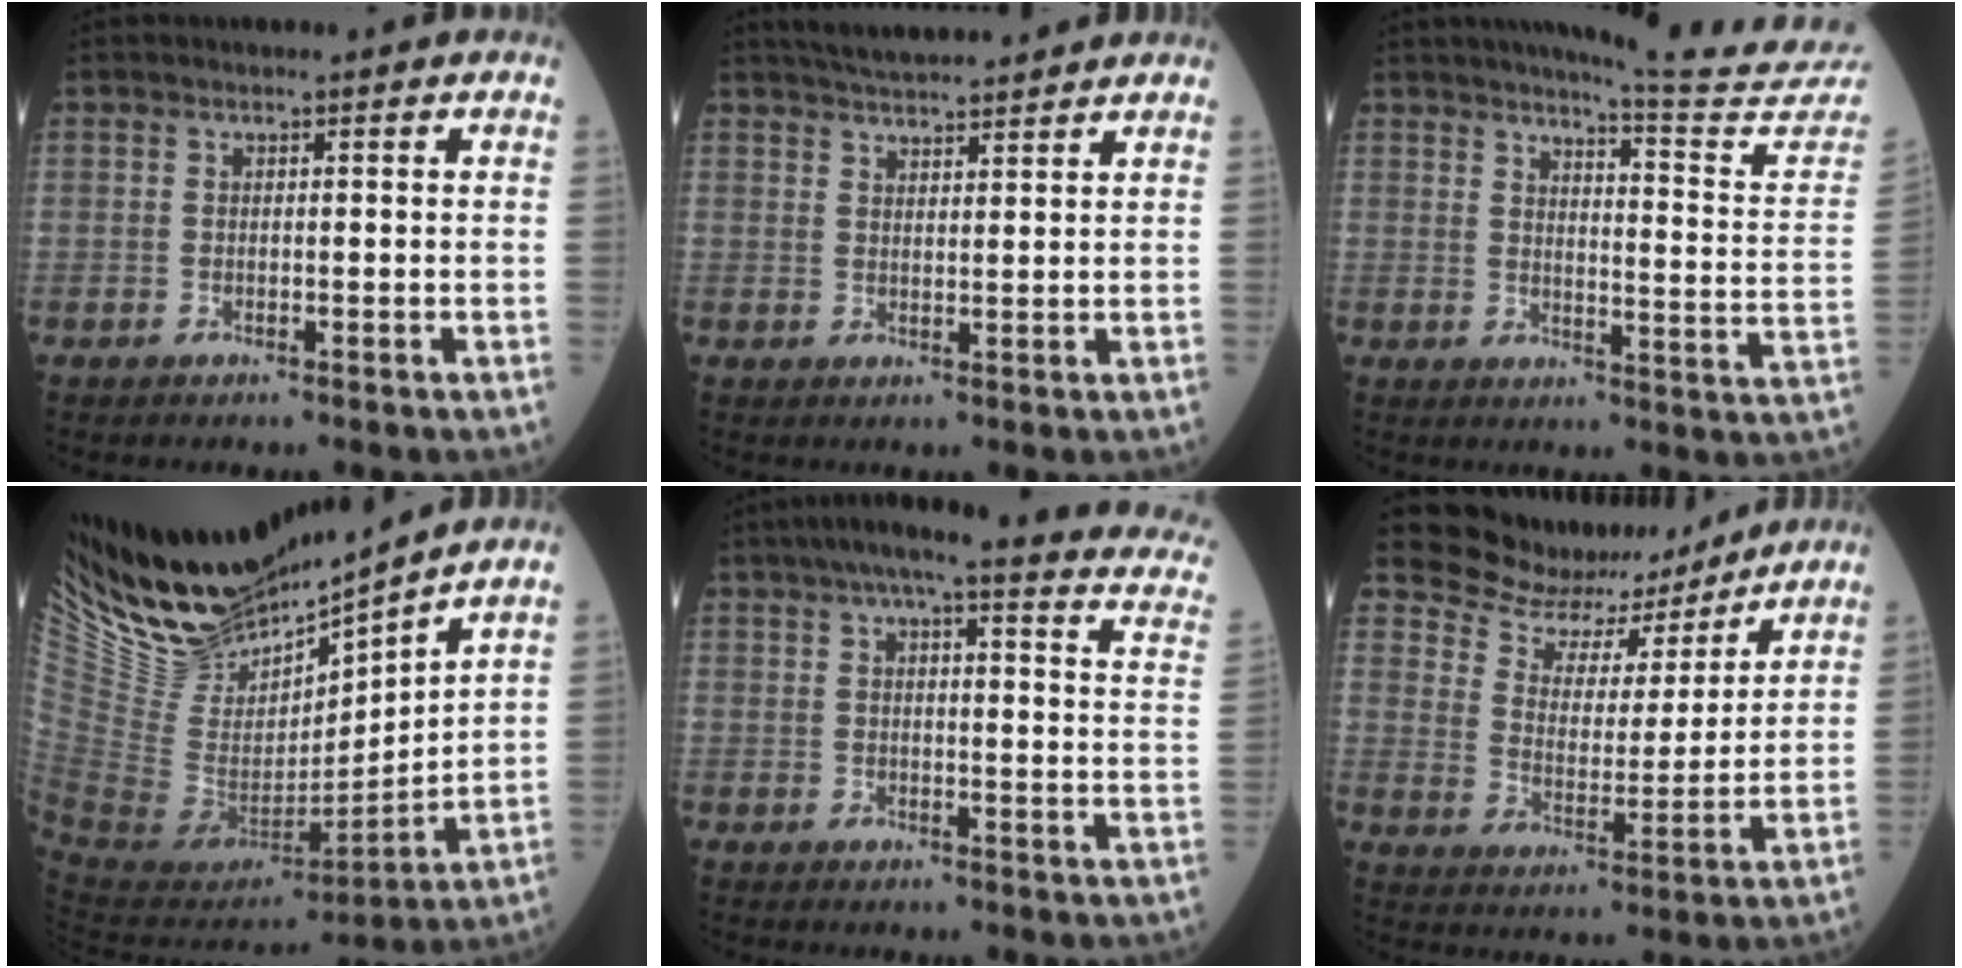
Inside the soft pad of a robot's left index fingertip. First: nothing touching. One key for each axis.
{"total": 9.0, "fx": 8.3, "fy": 0.9, "fz": 3.2, "tx": -0.054, "ty": 0.026, "tz": 0.126}
{"total": 17.1, "fx": 16.4, "fy": -2.5, "fz": 3.9, "tx": -0.057, "ty": -0.126, "tz": 0.188}
{"total": 17.1, "fx": 15.7, "fy": 2.4, "fz": 6.2, "tx": -0.131, "ty": -0.015, "tz": 0.318}
{"total": 23.6, "fx": 20.0, "fy": 2.6, "fz": 12.3, "tx": -0.165, "ty": -0.020, "tz": 0.224}
{"total": 11.9, "fx": 11.1, "fy": 4.1, "fz": 1.4, "tx": -0.035, "ty": 0.001, "tz": 0.180}